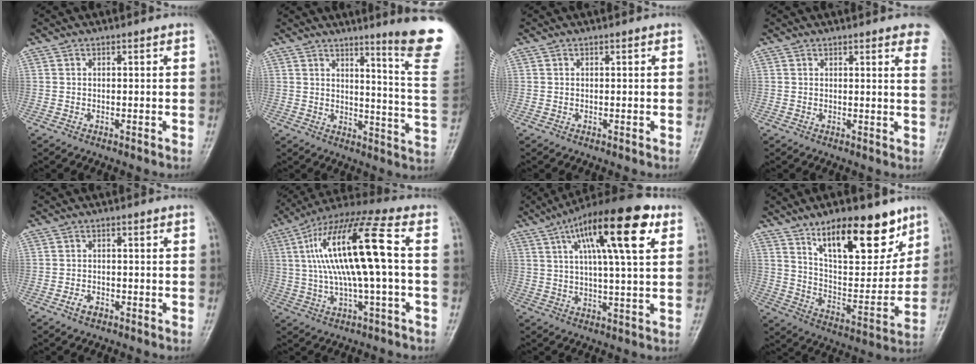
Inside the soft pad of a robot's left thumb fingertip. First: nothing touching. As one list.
[{"total": 16.1, "force": [10.9, 0.0, 11.9], "torque": [-0.132, -0.096, 0.132]}, {"total": 0.0}, {"total": 6.8, "force": [5.0, 1.2, 4.5], "torque": [-0.035, -0.012, 0.040]}, {"total": 2.2, "force": [-1.2, 1.3, 1.2], "torque": [-0.023, 0.009, -0.020]}, {"total": 17.8, "force": [1.9, 3.6, 17.3], "torque": [-0.349, 0.035, 0.032]}, {"total": 18.0, "force": [7.4, 4.6, 15.8], "torque": [-0.238, 0.002, 0.113]}, {"total": 18.8, "force": [11.9, 7.6, 12.4], "torque": [-0.140, -0.073, 0.202]}]